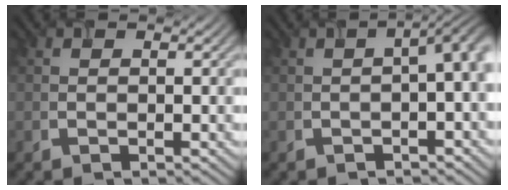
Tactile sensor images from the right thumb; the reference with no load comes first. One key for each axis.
{"total": 3.8, "fx": -0.2, "fy": 1.1, "fz": 3.7, "tx": -0.048, "ty": 0.005, "tz": -0.001}